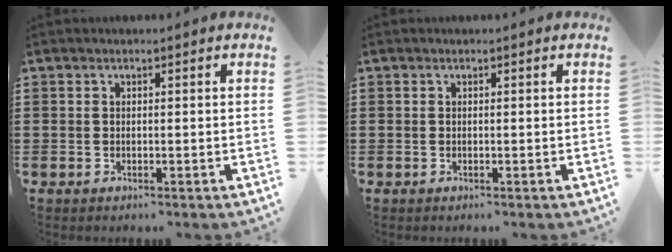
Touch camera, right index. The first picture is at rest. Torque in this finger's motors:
{"motor_torque": [0.72, 1.42, 0.00, 0.00]}